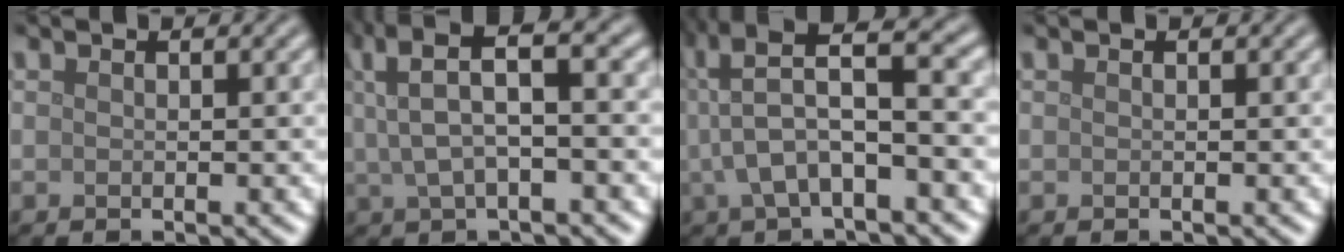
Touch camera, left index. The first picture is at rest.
{"total": 6.7, "force": [2.5, 2.3, 5.8], "torque": [-0.116, 0.019, 0.043]}
{"total": 8.0, "force": [1.3, 2.5, 7.5], "torque": [-0.137, 0.022, 0.016]}
{"total": 0.0}